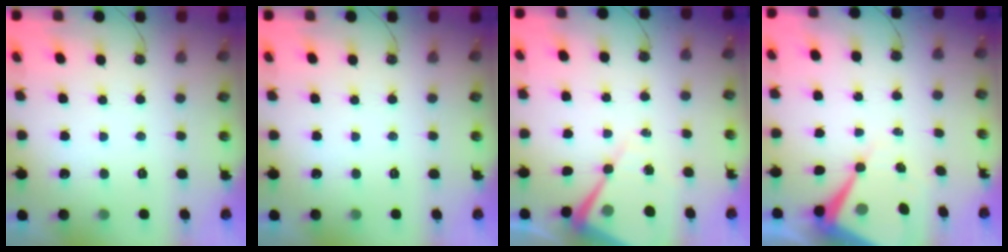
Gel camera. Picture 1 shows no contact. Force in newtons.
{"total": 0.0}
{"total": 10.5, "press": 10.4, "slide": 1.0}
{"total": 9.6, "press": 9.6, "slide": 0.8}